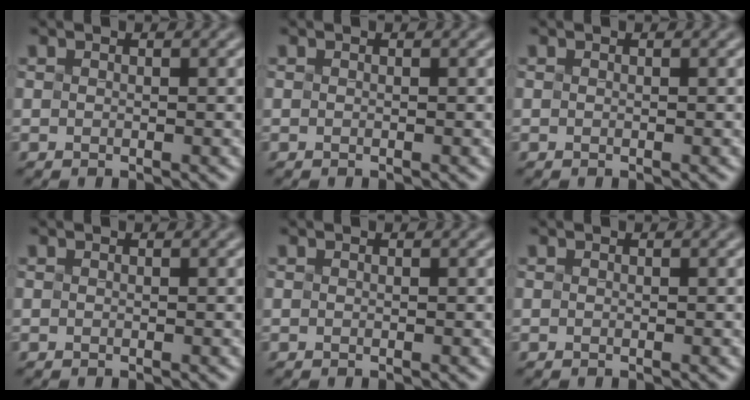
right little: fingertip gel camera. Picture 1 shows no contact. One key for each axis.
{"total": 0.0}
{"total": 0.0}
{"total": 0.0}
{"total": 0.0}
{"total": 0.0}